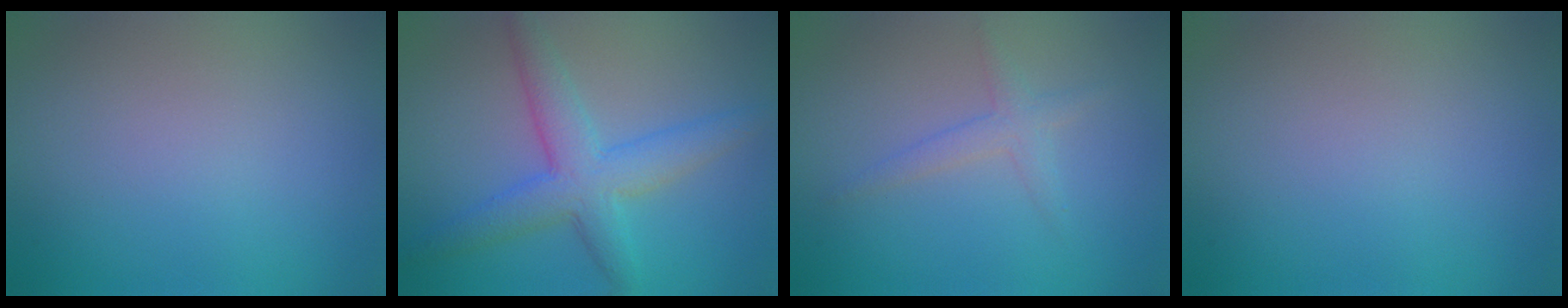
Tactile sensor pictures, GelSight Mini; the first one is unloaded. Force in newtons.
{"total": 5.3, "press": 5.3, "slide": 0.1}
{"total": 1.8, "press": 1.8, "slide": 0.0}
{"total": 0.0}